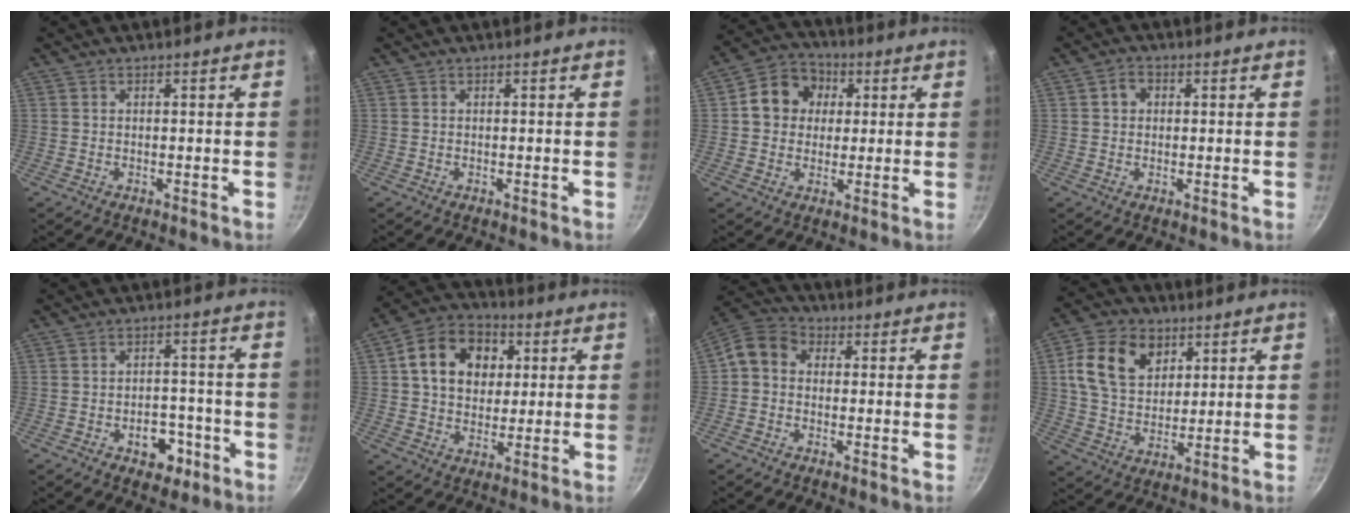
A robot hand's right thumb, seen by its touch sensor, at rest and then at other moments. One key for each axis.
{"total": 0.0}
{"total": 9.9, "fx": 2.0, "fy": 8.6, "fz": 4.5, "tx": -0.043, "ty": 0.013, "tz": 0.016}
{"total": 3.0, "fx": 0.6, "fy": 2.5, "fz": 1.6, "tx": -0.013, "ty": 0.006, "tz": 0.006}
{"total": 6.9, "fx": -3.1, "fy": 4.6, "fz": 4.1, "tx": -0.025, "ty": 0.021, "tz": -0.039}
{"total": 14.5, "fx": 3.6, "fy": 11.2, "fz": 8.5, "tx": -0.118, "ty": 0.013, "tz": 0.050}
{"total": 6.7, "fx": -0.1, "fy": 5.5, "fz": 3.7, "tx": -0.062, "ty": 0.024, "tz": -0.025}
{"total": 13.6, "fx": 5.1, "fy": 9.9, "fz": 7.9, "tx": -0.119, "ty": -0.009, "tz": 0.087}